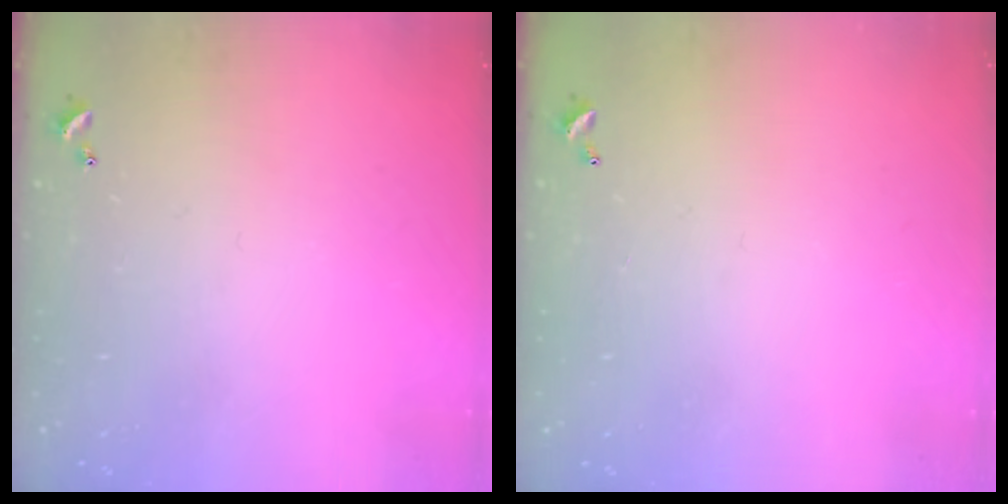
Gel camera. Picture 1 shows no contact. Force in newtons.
{"total": 2.8, "press": 2.8, "slide": 0.1}